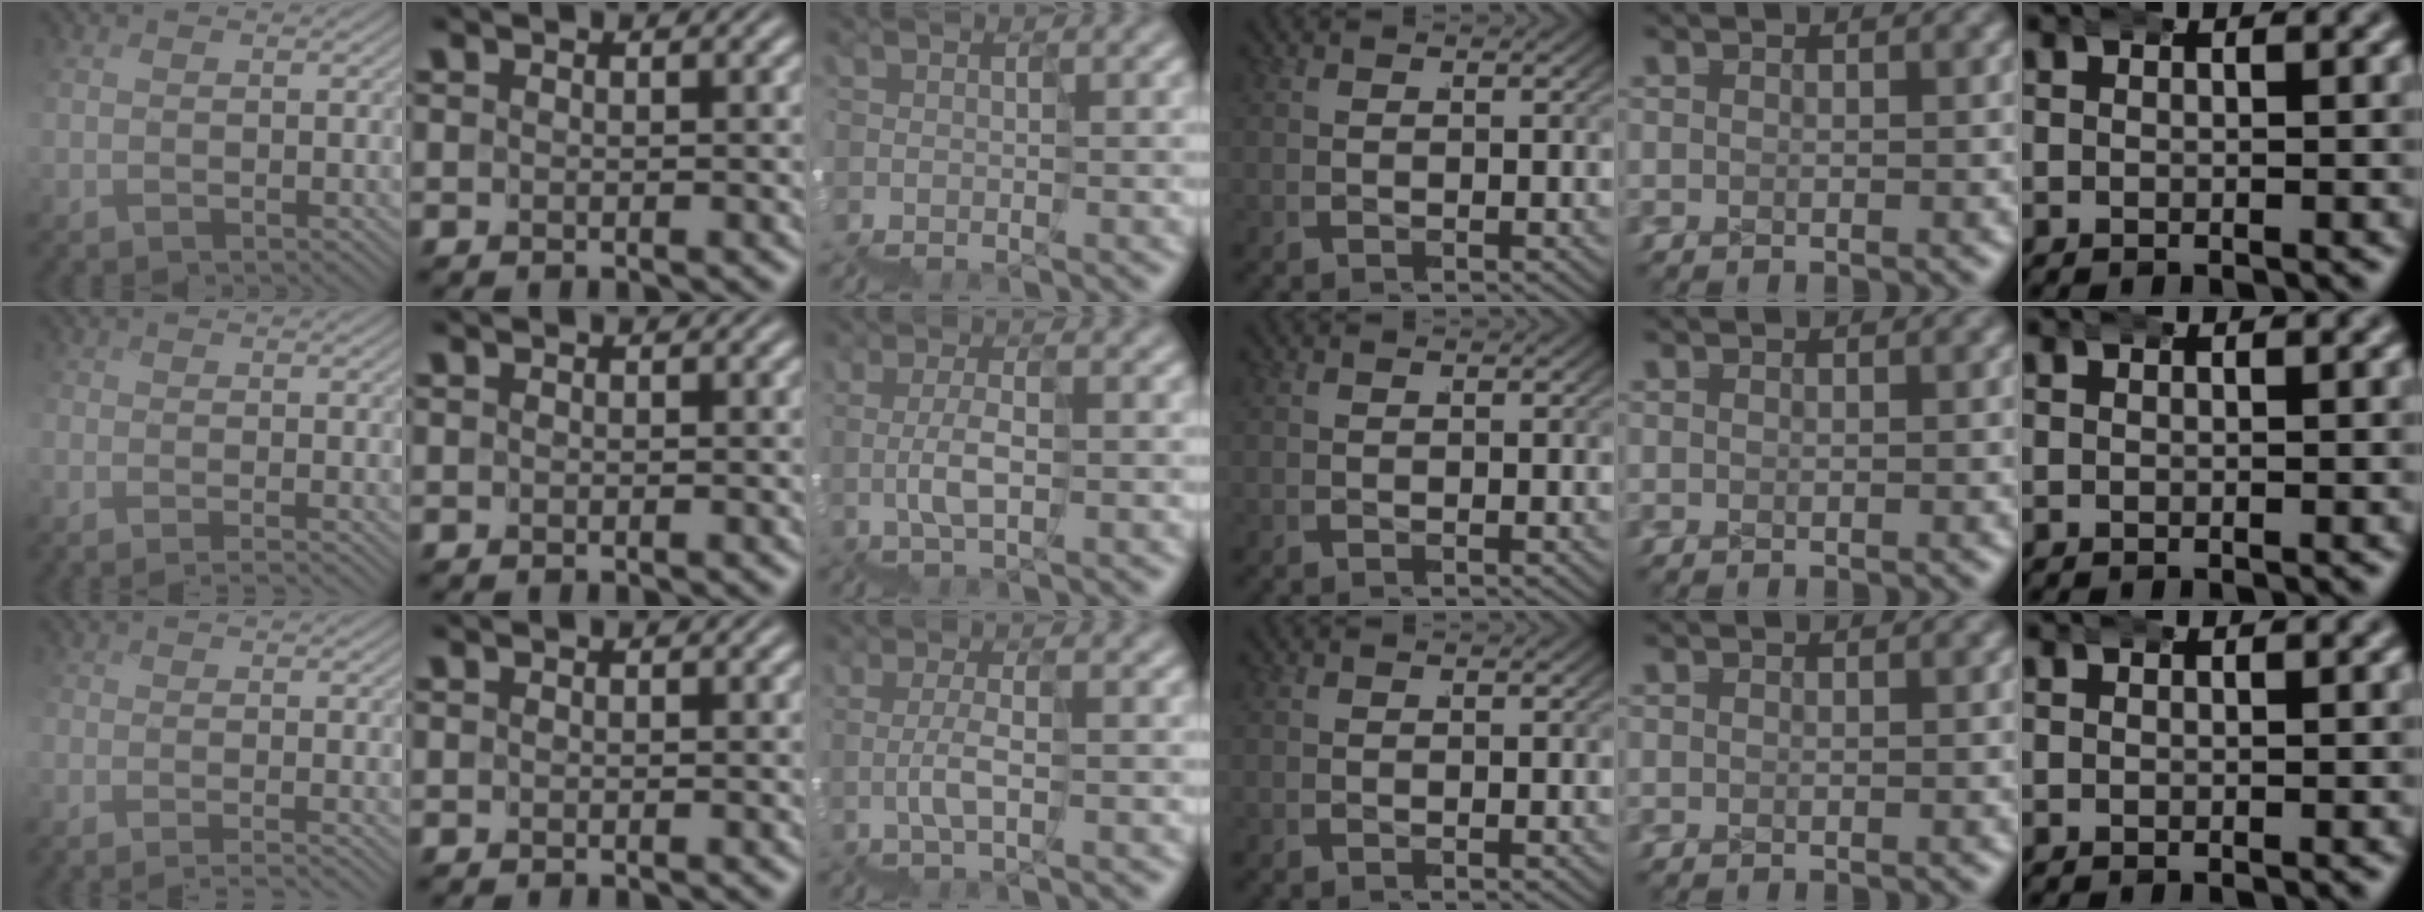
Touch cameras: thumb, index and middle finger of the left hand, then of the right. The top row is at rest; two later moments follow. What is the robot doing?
{"motion": "wrap", "object": "ethernet cable"}